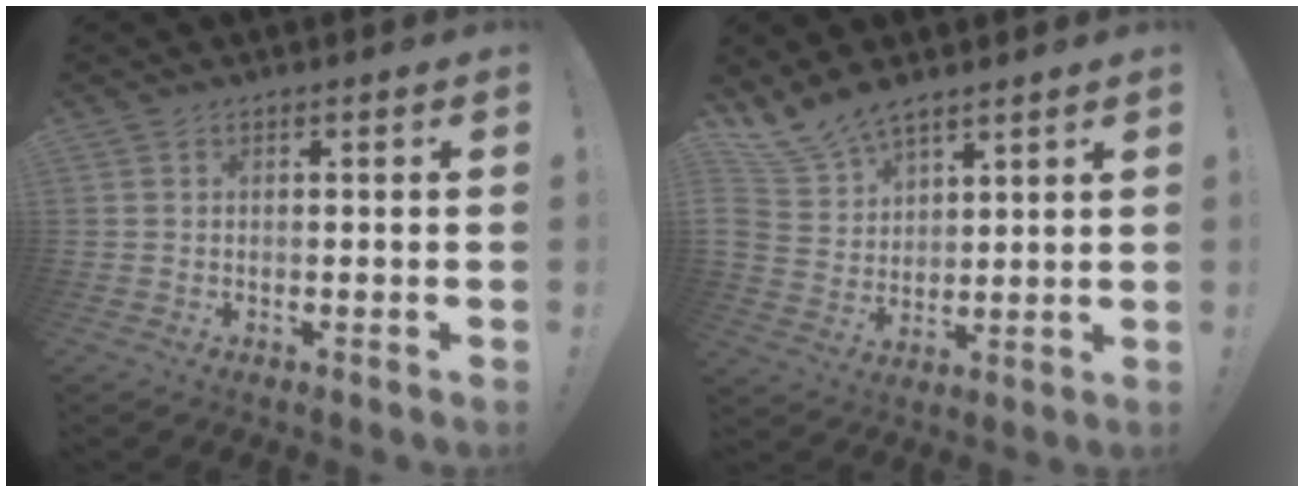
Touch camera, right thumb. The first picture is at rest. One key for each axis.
{"total": 10.6, "fx": 8.8, "fy": 5.0, "fz": 3.1, "tx": -0.078, "ty": -0.058, "tz": 0.175}